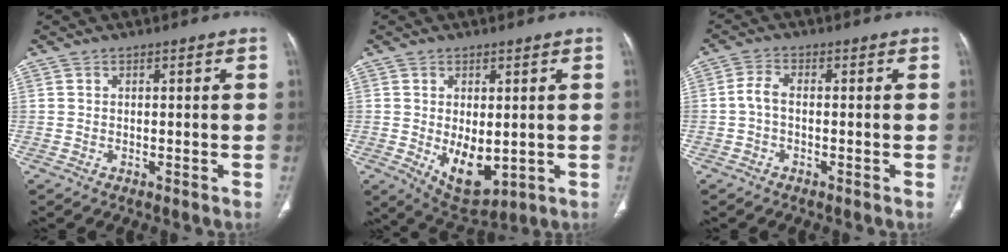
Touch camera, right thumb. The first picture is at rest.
{"total": 9.2, "force": [-0.9, 5.1, 7.6], "torque": [-0.102, -0.018, 0.006]}
{"total": 3.1, "force": [-0.6, 1.7, 2.6], "torque": [-0.057, 0.009, -0.019]}